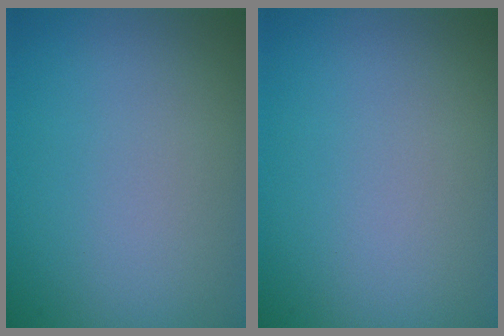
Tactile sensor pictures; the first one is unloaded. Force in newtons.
{"total": 0.0}